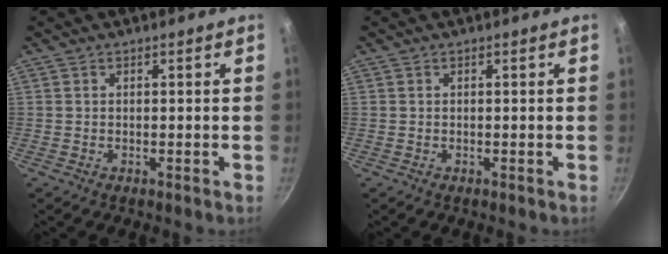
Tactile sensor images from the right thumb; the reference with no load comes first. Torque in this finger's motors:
{"motor_torque": [0.00, 0.00, 0.01, 0.00, 0.00]}